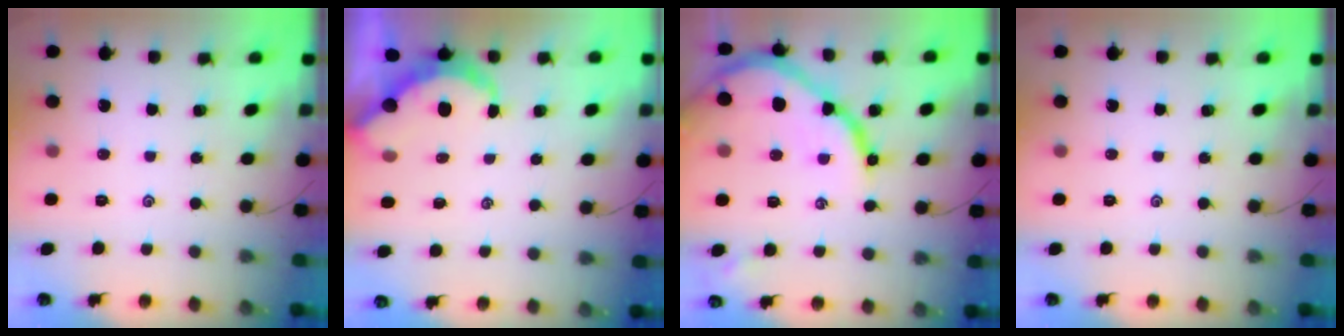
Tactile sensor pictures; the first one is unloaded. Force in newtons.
{"total": 5.8, "press": 5.8, "slide": 0.4}
{"total": 15.4, "press": 15.3, "slide": 1.4}
{"total": 0.0}